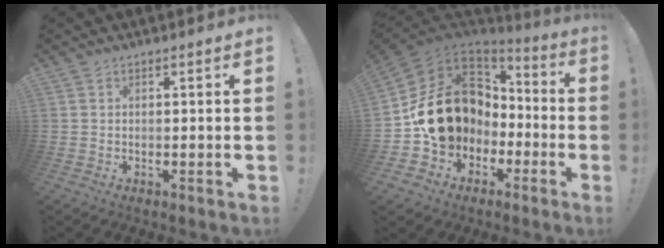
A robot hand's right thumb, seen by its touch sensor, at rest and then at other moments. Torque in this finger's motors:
{"motor_torque": [2.50, 2.51, 1.44, -1.33, 0.34]}